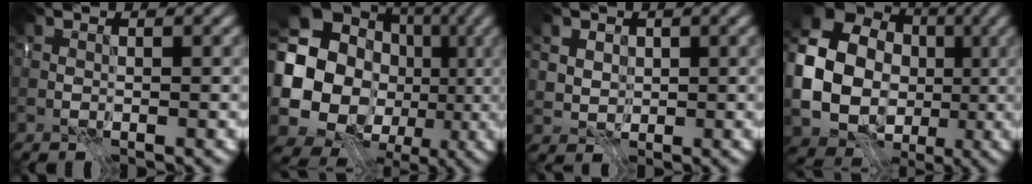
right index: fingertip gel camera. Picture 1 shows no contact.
{"total": 15.8, "force": [-1.0, 13.6, 7.9], "torque": [-0.150, -0.027, -0.017]}
{"total": 3.4, "force": [1.7, 2.7, 1.2], "torque": [-0.036, 0.002, 0.038]}
{"total": 14.9, "force": [-0.5, 13.2, 6.8], "torque": [-0.163, -0.013, -0.025]}